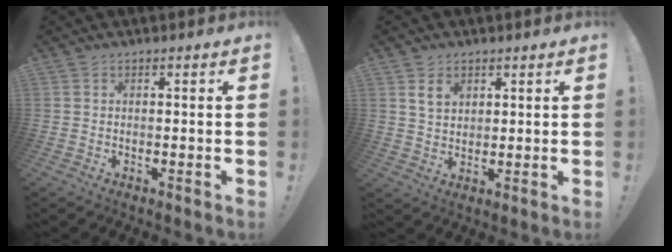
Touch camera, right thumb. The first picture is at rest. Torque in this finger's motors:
{"motor_torque": [-0.01, 0.22, 0.00, 0.00, 0.03]}